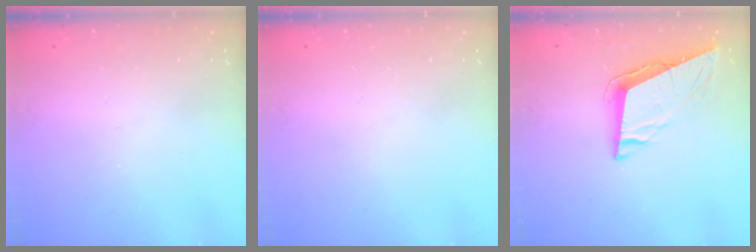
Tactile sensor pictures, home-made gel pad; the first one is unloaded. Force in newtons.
{"total": 0.0}
{"total": 9.2, "press": 8.9, "slide": 2.2}